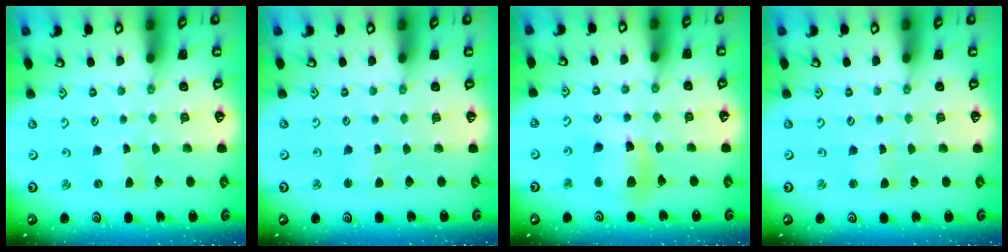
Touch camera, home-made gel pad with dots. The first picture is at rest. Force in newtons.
{"total": 1.8, "press": 1.8, "slide": 0.2}
{"total": 12.3, "press": 12.0, "slide": 2.6}
{"total": 0.8, "press": 0.8, "slide": 0.0}